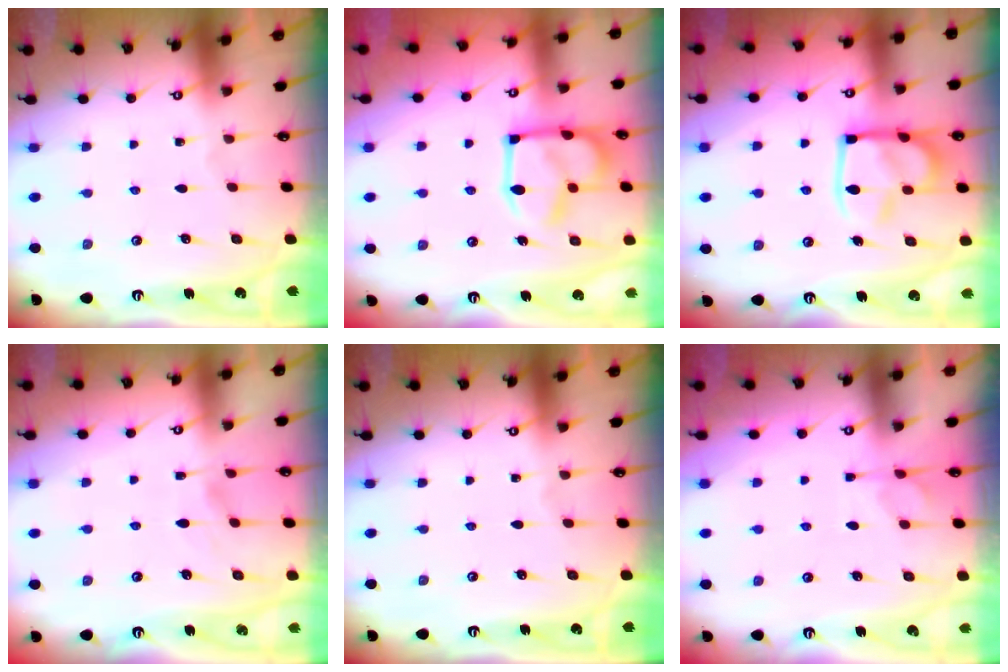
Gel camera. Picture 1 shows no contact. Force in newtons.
{"total": 12.8, "press": 12.8, "slide": 1.3}
{"total": 14.3, "press": 14.2, "slide": 1.8}
{"total": 1.7, "press": 1.4, "slide": 1.0}
{"total": 0.0}
{"total": 4.5, "press": 4.4, "slide": 1.2}